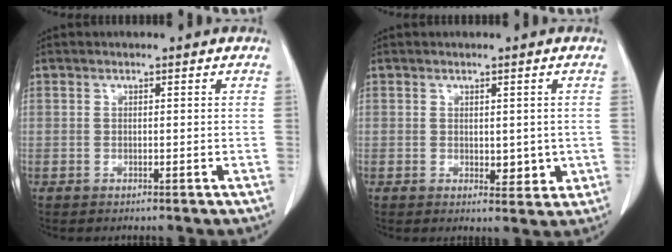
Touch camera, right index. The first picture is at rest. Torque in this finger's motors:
{"motor_torque": [0.28, 0.18, 0.15, 0.06]}